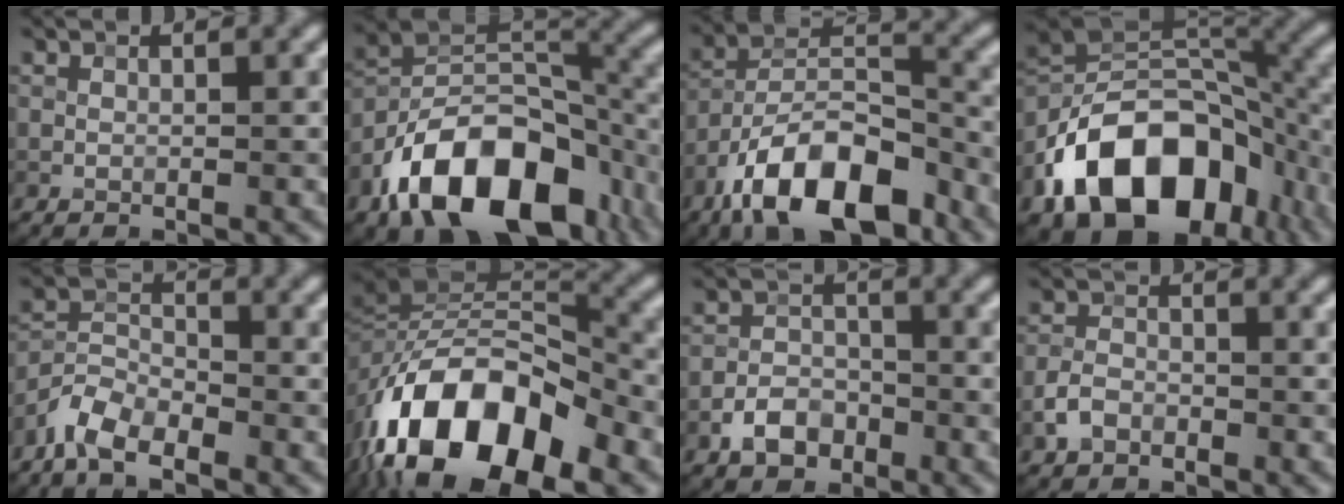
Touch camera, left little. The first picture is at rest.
{"total": 14.6, "force": [-8.0, 8.1, 9.2], "torque": [-0.153, -0.004, -0.144]}
{"total": 12.0, "force": [-7.9, 4.8, 7.6], "torque": [-0.127, 0.006, -0.150]}
{"total": 14.9, "force": [-7.5, 8.8, 9.4], "torque": [-0.161, 0.001, -0.137]}
{"total": 4.1, "force": [-3.5, 1.3, 1.8], "torque": [-0.034, 0.005, -0.079]}
{"total": 15.2, "force": [-7.5, 7.3, 10.9], "torque": [-0.199, 0.015, -0.143]}
{"total": 3.3, "force": [-2.2, 2.1, 1.3], "torque": [-0.016, 0.006, -0.044]}
{"total": 2.1, "force": [-1.6, 1.2, 0.7], "torque": [-0.010, 0.006, -0.036]}